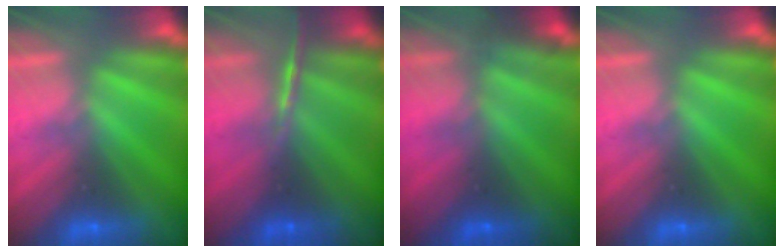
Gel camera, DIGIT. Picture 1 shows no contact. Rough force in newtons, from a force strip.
{"total": 1.5}
{"total": 4.5}
{"total": 0.0}